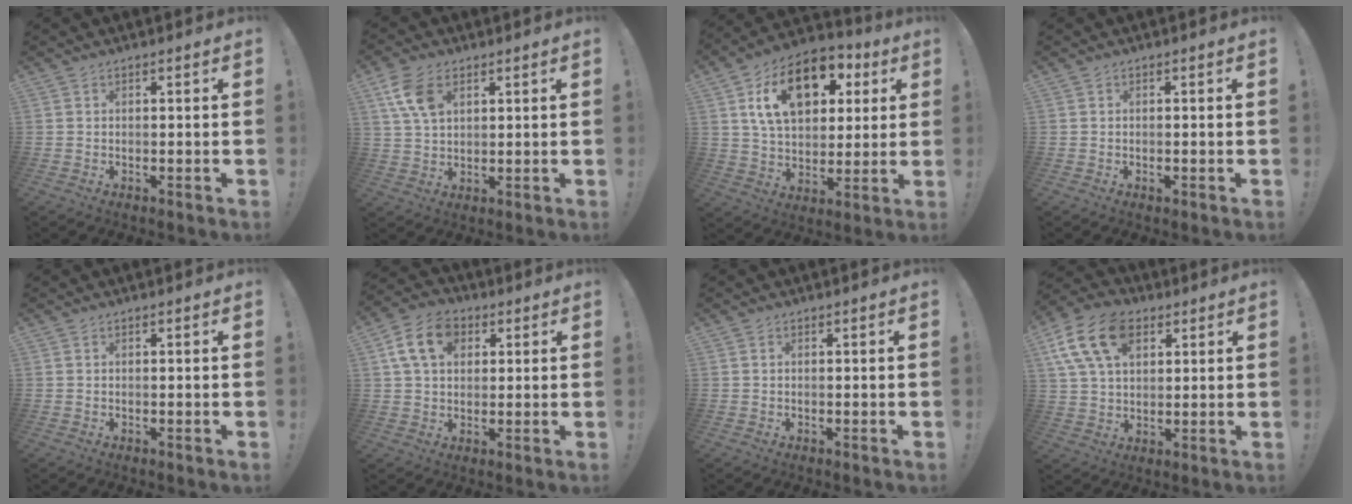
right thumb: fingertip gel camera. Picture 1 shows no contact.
{"total": 8.8, "force": [4.0, 5.3, 5.8], "torque": [-0.113, -0.005, 0.080]}
{"total": 18.9, "force": [7.5, 12.2, 12.3], "torque": [-0.197, -0.018, 0.135]}
{"total": 0.6, "force": [-0.3, 0.3, 0.3], "torque": [-0.003, 0.000, -0.006]}
{"total": 0.0}
{"total": 12.7, "force": [4.4, 9.1, 7.6], "torque": [-0.137, 0.004, 0.087]}
{"total": 0.0}
{"total": 16.1, "force": [7.0, 10.5, 10.1], "torque": [-0.191, -0.017, 0.133]}